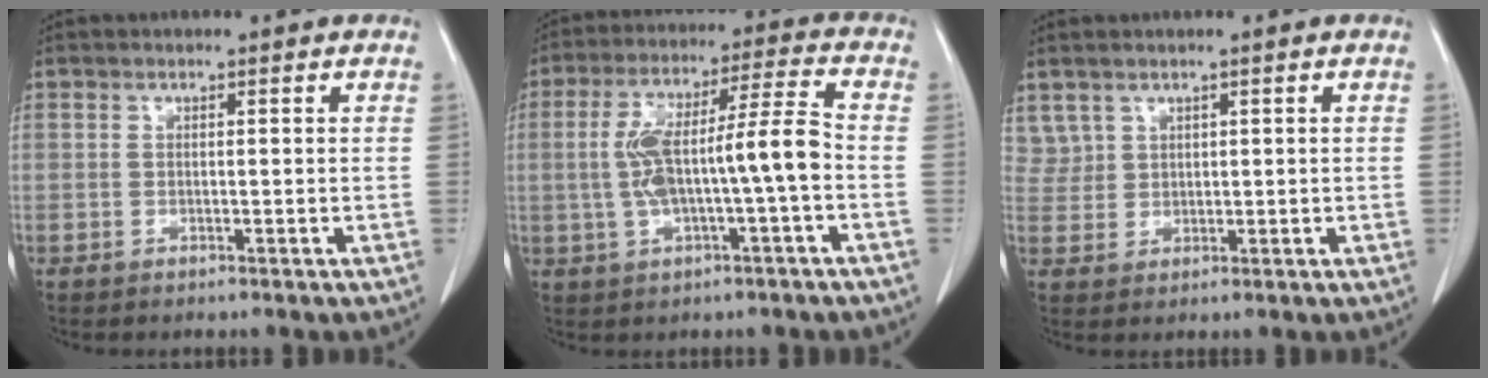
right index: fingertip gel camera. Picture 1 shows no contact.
{"total": 11.8, "force": [-1.4, 1.1, 11.7], "torque": [-0.214, 0.028, -0.022]}
{"total": 3.0, "force": [2.0, 2.2, 0.1], "torque": [0.005, 0.007, 0.044]}